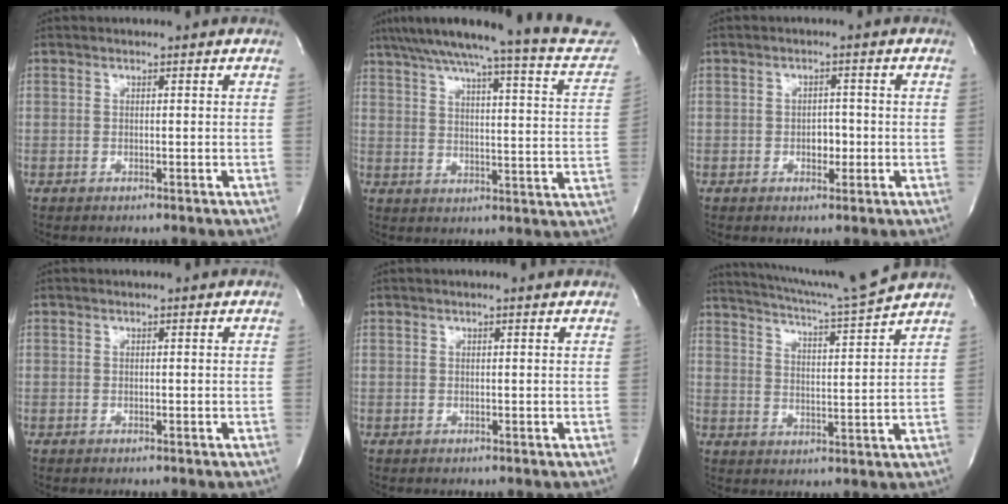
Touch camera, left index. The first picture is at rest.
{"total": 22.1, "force": [20.0, 0.7, 9.4], "torque": [-0.136, -0.046, 0.246]}
{"total": 2.3, "force": [-0.6, 1.5, 1.7], "torque": [-0.022, 0.005, -0.006]}
{"total": 0.0}
{"total": 1.0, "force": [0.9, -0.1, 0.6], "torque": [-0.012, 0.011, 0.014]}
{"total": 11.7, "force": [10.9, -2.0, 3.7], "torque": [-0.073, -0.027, 0.165]}